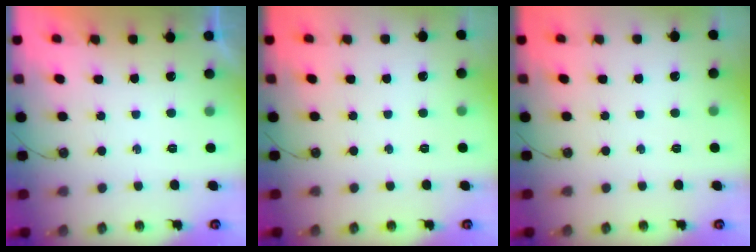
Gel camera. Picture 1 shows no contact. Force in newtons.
{"total": 0.0}
{"total": 0.0}